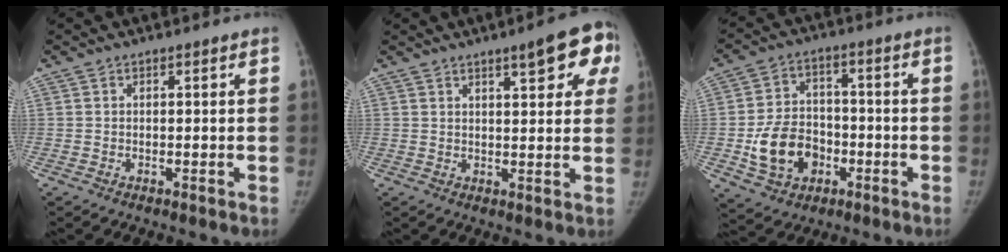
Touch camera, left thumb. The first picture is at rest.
{"total": 9.6, "force": [4.7, 2.7, 7.9], "torque": [-0.068, -0.007, 0.051]}
{"total": 12.2, "force": [-3.4, 9.3, 7.0], "torque": [-0.098, 0.022, -0.054]}